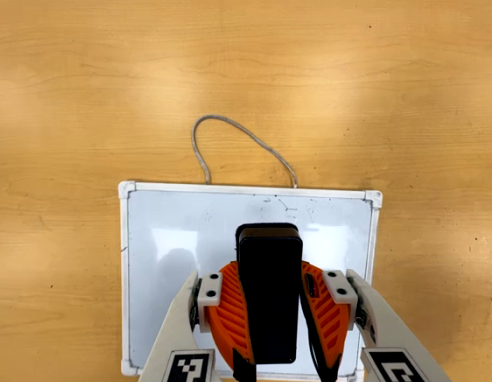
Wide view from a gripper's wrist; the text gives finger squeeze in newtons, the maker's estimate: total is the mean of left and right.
{"total": 9.2, "left": 7.2, "right": 11.1}